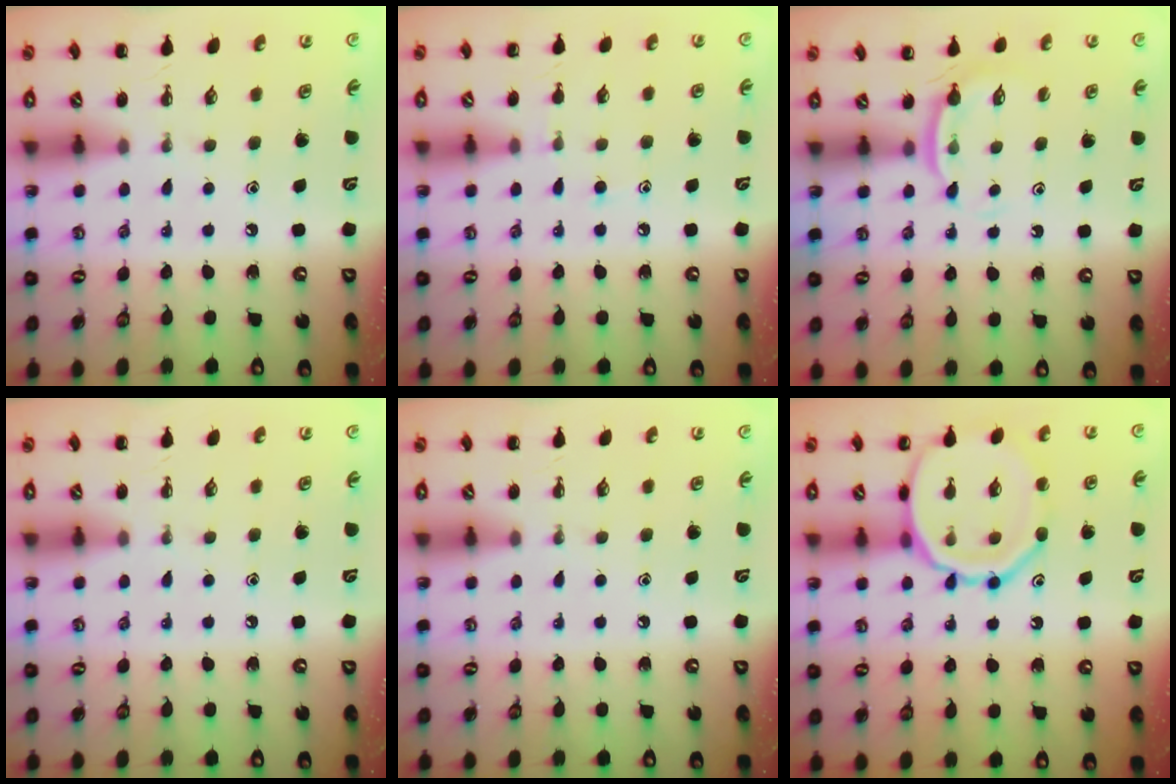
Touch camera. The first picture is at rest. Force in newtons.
{"total": 6.3, "press": 5.9, "slide": 2.1}
{"total": 5.6, "press": 5.4, "slide": 1.4}
{"total": 0.0}
{"total": 0.0}
{"total": 15.4, "press": 15.4, "slide": 1.2}